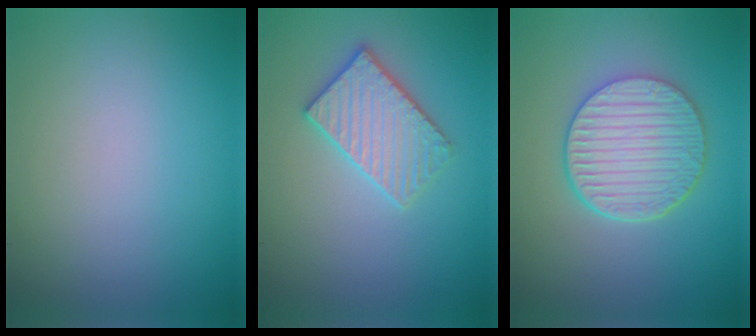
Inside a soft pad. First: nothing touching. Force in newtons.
{"total": 3.4, "press": 3.4, "slide": 0.5}
{"total": 6.0, "press": 4.5, "slide": 4.0}